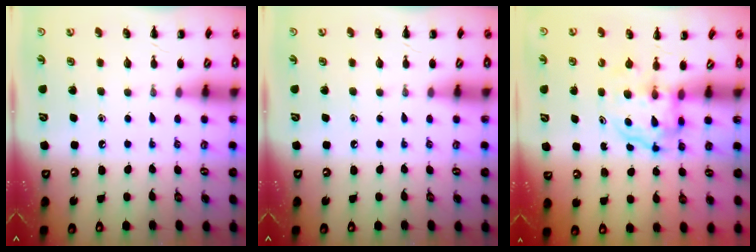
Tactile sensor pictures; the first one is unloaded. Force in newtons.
{"total": 0.0}
{"total": 3.8, "press": 3.8, "slide": 0.2}